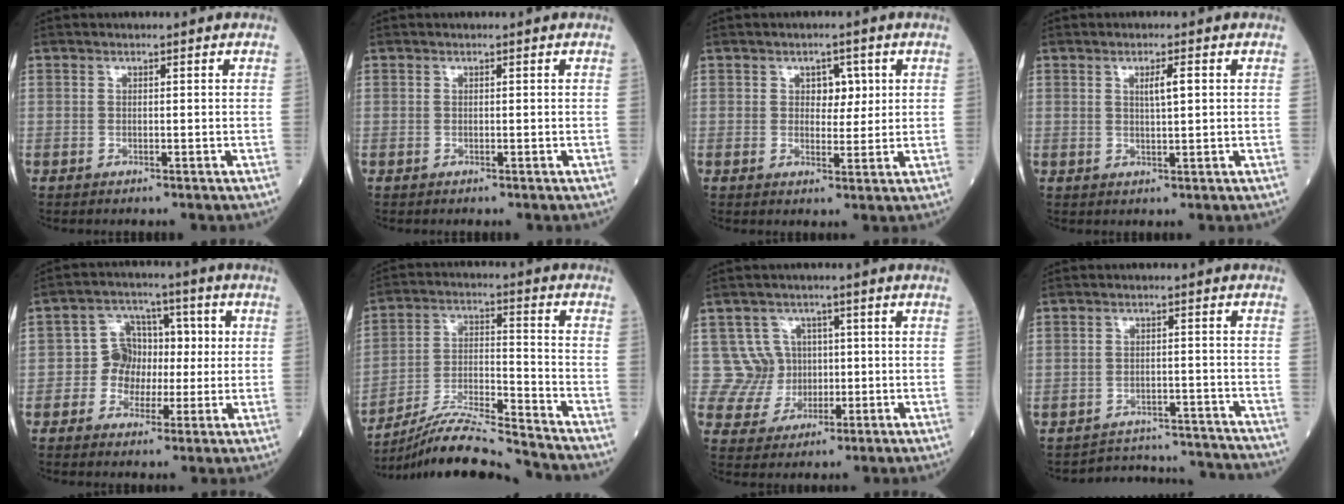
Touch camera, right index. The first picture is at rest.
{"total": 0.0}
{"total": 3.4, "force": [1.1, 2.2, 2.3], "torque": [-0.022, 0.005, 0.015]}
{"total": 2.6, "force": [0.8, 0.3, 2.5], "torque": [-0.042, 0.001, 0.013]}
{"total": 7.3, "force": [-0.4, 6.6, 3.1], "torque": [-0.042, 0.031, -0.009]}
{"total": 13.3, "force": [-12.6, -1.3, 4.0], "torque": [-0.076, 0.008, -0.234]}
{"total": 6.3, "force": [1.0, 6.2, -0.4], "torque": [0.024, 0.020, 0.025]}
{"total": 10.7, "force": [-10.6, 1.2, -0.5], "torque": [0.011, 0.025, -0.136]}